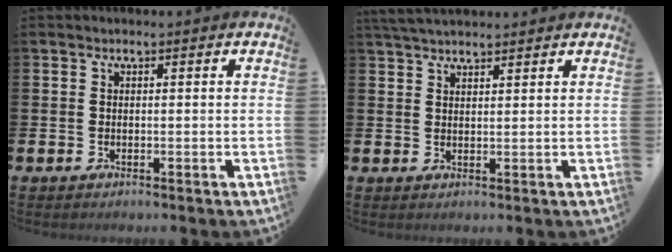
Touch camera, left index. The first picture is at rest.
{"total": 3.5, "force": [3.2, 0.7, 1.1], "torque": [-0.025, -0.008, 0.060]}